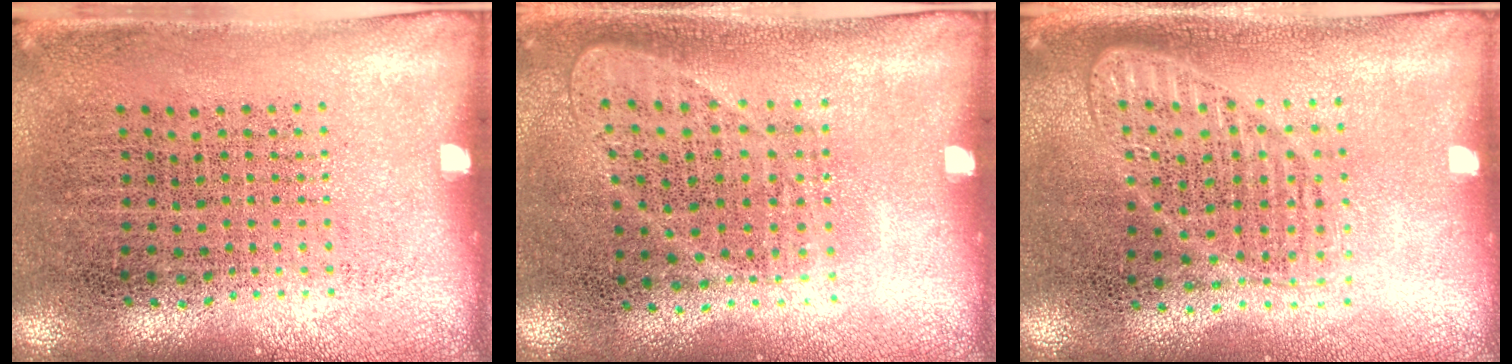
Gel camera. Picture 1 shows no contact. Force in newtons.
{"total": 0.9, "press": 0.8, "slide": 0.4}
{"total": 1.5, "press": 1.3, "slide": 0.7}